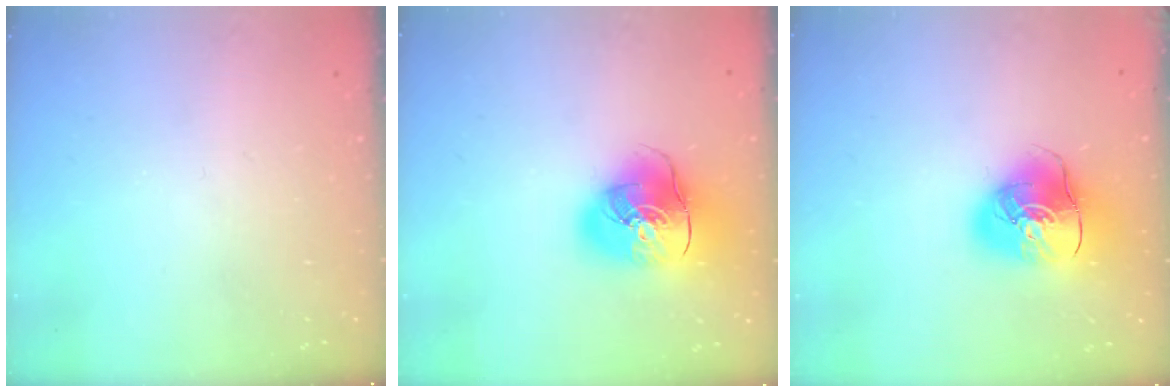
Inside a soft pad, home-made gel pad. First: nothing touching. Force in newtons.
{"total": 18.6, "press": 18.3, "slide": 3.1}
{"total": 11.7, "press": 11.5, "slide": 1.8}